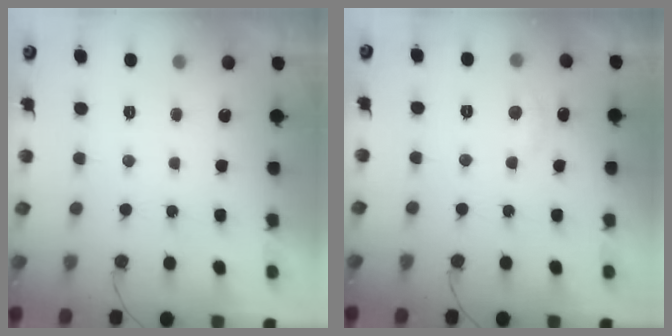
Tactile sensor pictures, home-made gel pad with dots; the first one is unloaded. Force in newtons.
{"total": 4.8, "press": 4.7, "slide": 0.7}